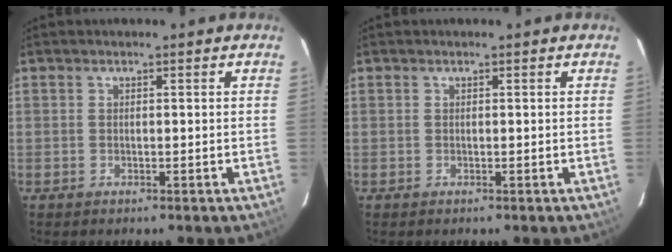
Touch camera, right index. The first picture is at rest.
{"total": 0.0}